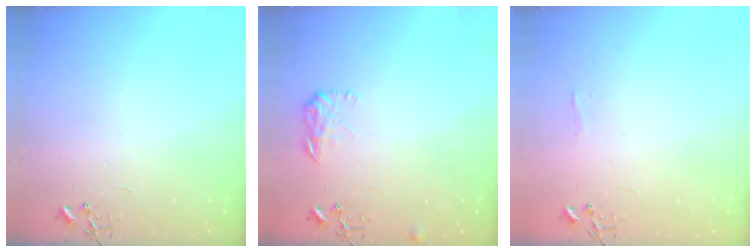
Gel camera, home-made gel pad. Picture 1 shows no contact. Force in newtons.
{"total": 8.2, "press": 8.2, "slide": 0.4}
{"total": 3.7, "press": 3.6, "slide": 0.5}